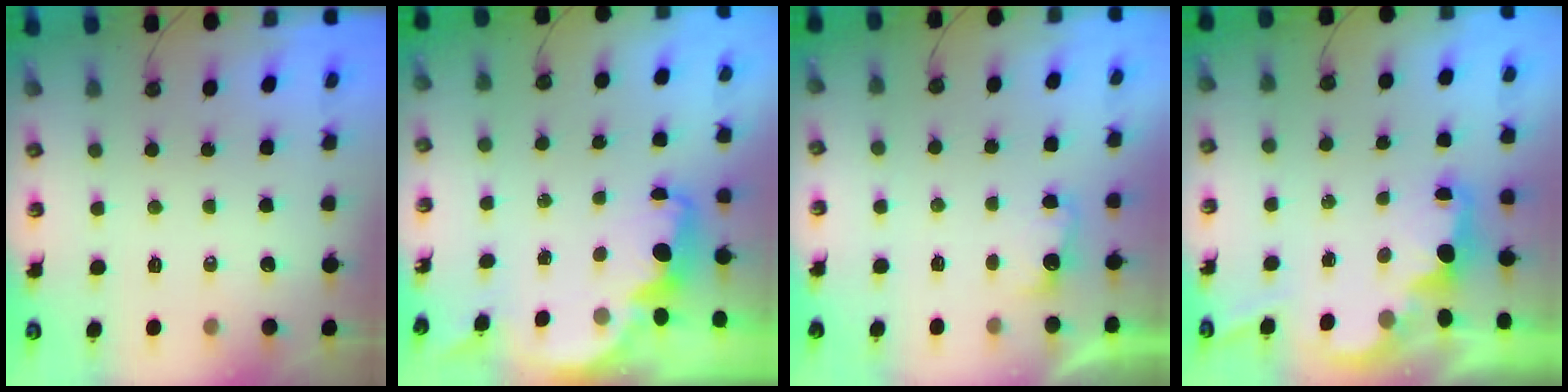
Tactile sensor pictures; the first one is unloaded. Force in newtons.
{"total": 2.4, "press": 2.3, "slide": 0.6}
{"total": 2.8, "press": 2.7, "slide": 0.8}
{"total": 1.9, "press": 1.7, "slide": 0.7}